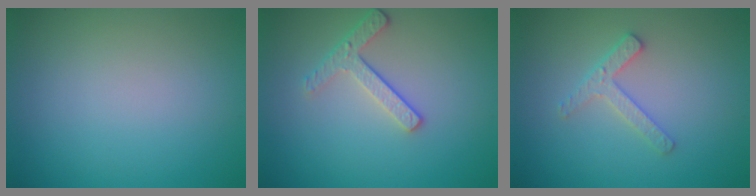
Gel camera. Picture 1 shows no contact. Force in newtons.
{"total": 2.5, "press": 2.2, "slide": 1.1}
{"total": 2.3, "press": 2.2, "slide": 0.4}